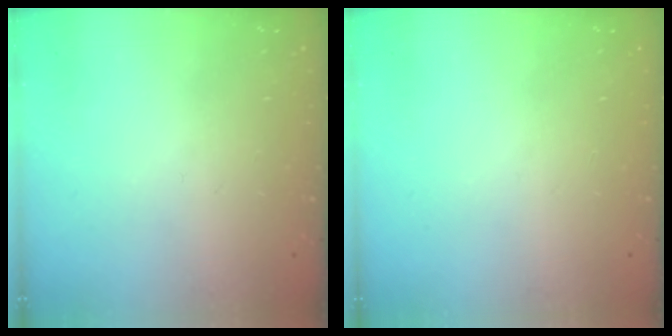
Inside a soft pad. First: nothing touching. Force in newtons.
{"total": 0.0}